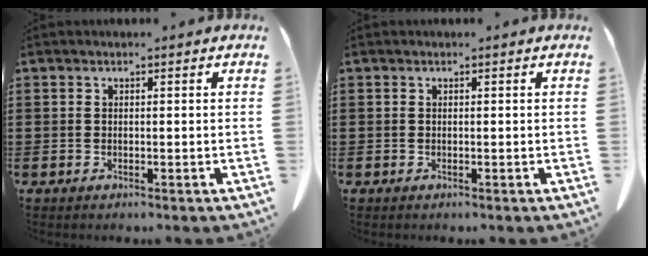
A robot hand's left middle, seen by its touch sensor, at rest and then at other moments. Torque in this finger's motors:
{"motor_torque": [0.35, 0.19, 0.03, -0.01]}